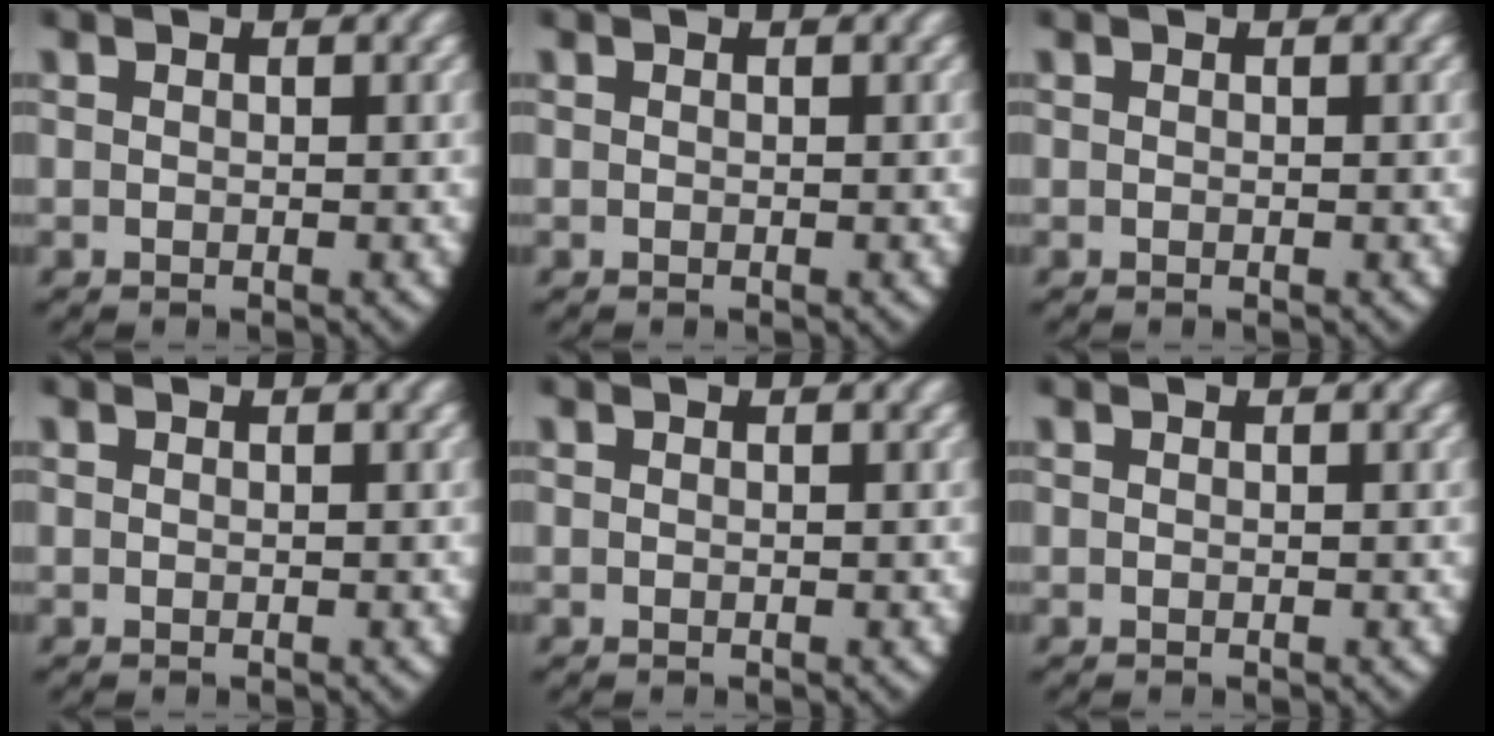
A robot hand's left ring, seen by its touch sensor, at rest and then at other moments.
{"total": 0.0}
{"total": 0.0}
{"total": 0.0}
{"total": 0.0}
{"total": 0.0}